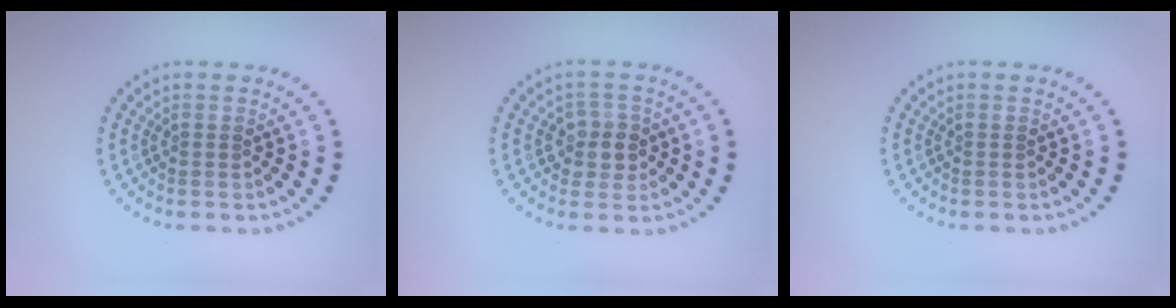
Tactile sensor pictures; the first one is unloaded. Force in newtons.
{"total": 2.8, "press": 2.6, "slide": 1.1}
{"total": 0.0}